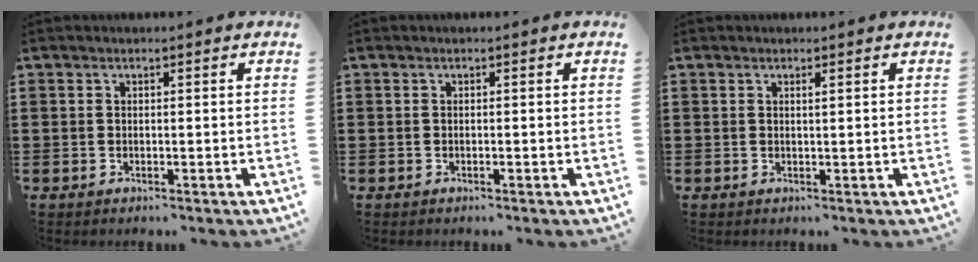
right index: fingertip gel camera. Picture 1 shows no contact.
{"total": 0.0}
{"total": 0.5, "force": [0.3, 0.0, 0.4], "torque": [-0.008, 0.000, 0.005]}